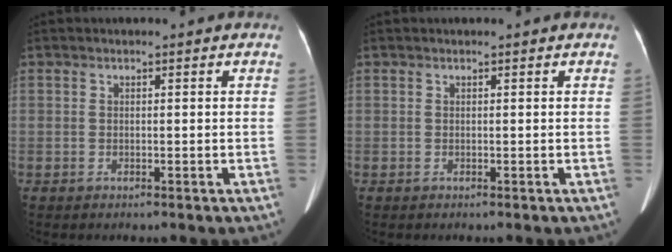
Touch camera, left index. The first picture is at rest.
{"total": 0.0}